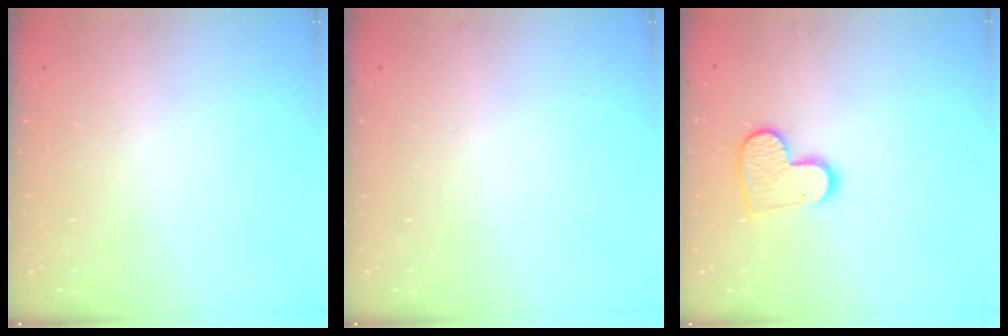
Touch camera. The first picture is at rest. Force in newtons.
{"total": 0.0}
{"total": 10.1, "press": 10.0, "slide": 0.6}